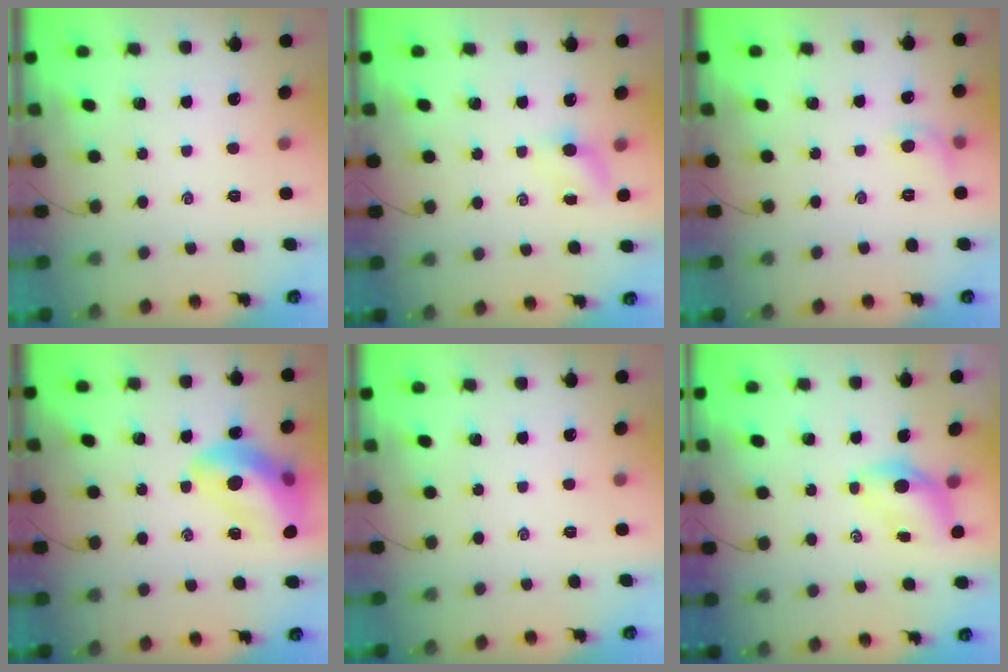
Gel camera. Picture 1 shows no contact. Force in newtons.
{"total": 4.8, "press": 4.6, "slide": 1.0}
{"total": 5.6, "press": 5.4, "slide": 1.3}
{"total": 16.7, "press": 16.4, "slide": 3.1}
{"total": 0.0}
{"total": 4.9, "press": 4.8, "slide": 0.7}